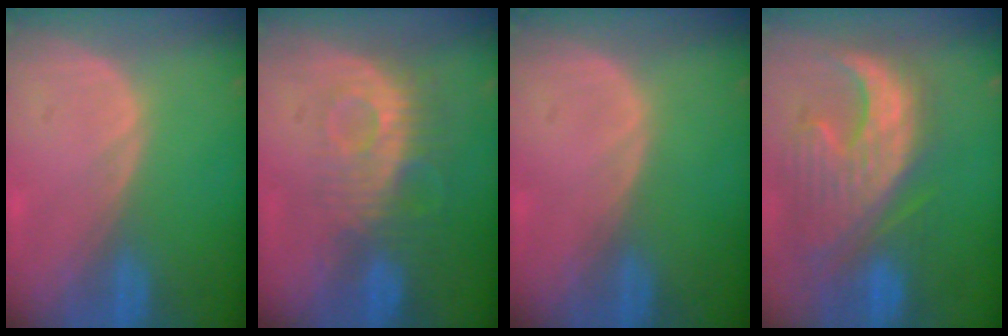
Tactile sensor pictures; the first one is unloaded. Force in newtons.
{"total": 9.2, "press": 8.1, "slide": 4.3}
{"total": 0.0}
{"total": 12.3, "press": 11.1, "slide": 5.3}